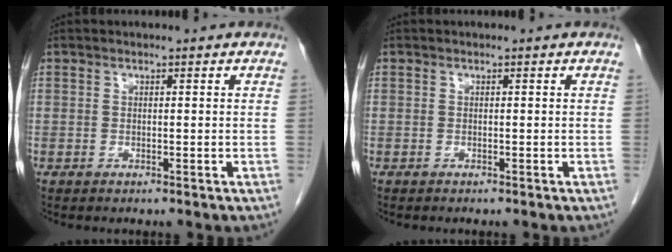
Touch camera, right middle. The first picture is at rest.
{"total": 0.0}